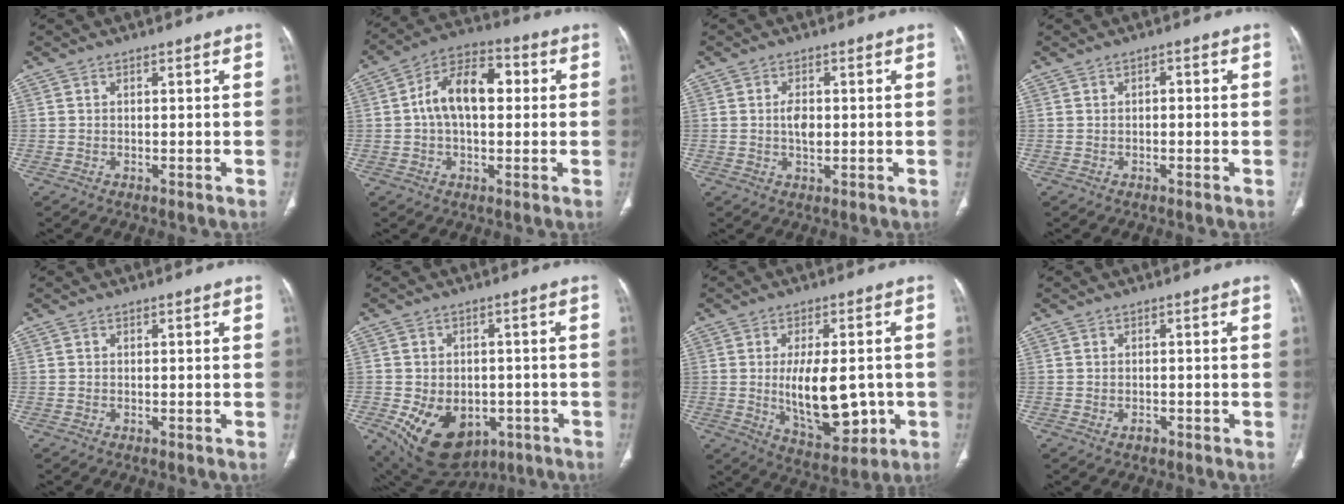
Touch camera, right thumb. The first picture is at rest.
{"total": 12.8, "force": [1.3, 7.6, 10.2], "torque": [-0.163, 0.032, 0.013]}
{"total": 3.4, "force": [0.1, 2.0, 2.8], "torque": [-0.046, 0.000, 0.000]}
{"total": 1.3, "force": [-0.1, 0.9, 1.0], "torque": [-0.008, 0.004, -0.005]}
{"total": 0.0}
{"total": 15.8, "force": [-5.6, 11.0, 9.8], "torque": [-0.165, 0.005, -0.064]}
{"total": 14.4, "force": [-1.5, 7.0, 12.5], "torque": [-0.176, -0.011, -0.005]}
{"total": 1.2, "force": [-0.6, 0.8, 0.7], "torque": [-0.010, 0.005, -0.007]}